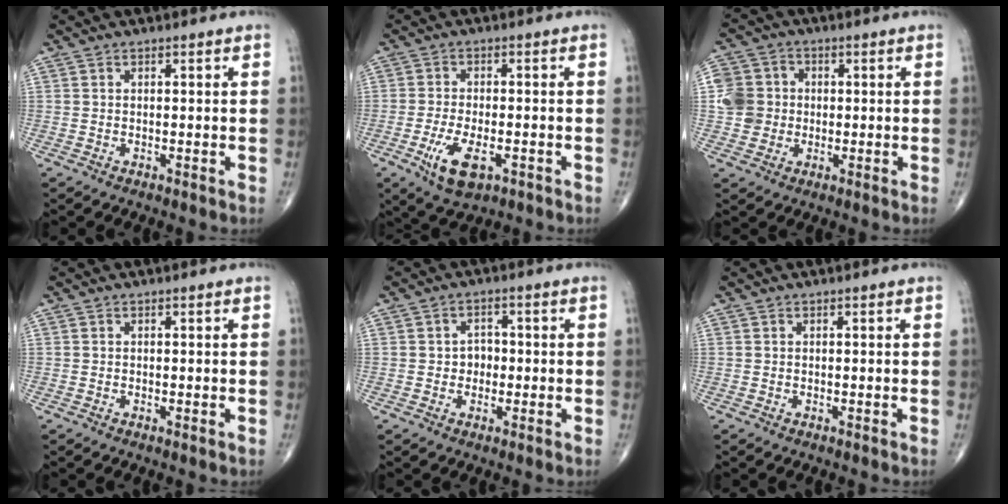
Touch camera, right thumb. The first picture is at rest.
{"total": 7.7, "force": [-3.2, 3.5, 6.1], "torque": [-0.117, 0.000, -0.048]}
{"total": 7.7, "force": [-0.1, 7.2, 2.4], "torque": [-0.026, 0.013, -0.006]}
{"total": 0.0}
{"total": 3.2, "force": [-0.3, 2.7, 1.6], "torque": [-0.002, 0.008, -0.010]}
{"total": 0.0}